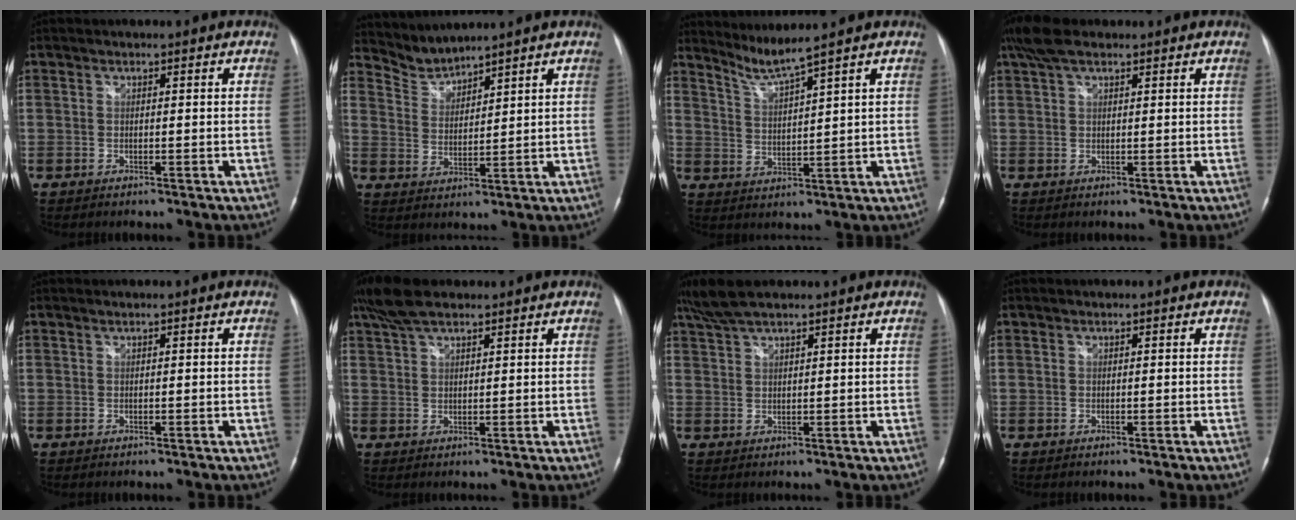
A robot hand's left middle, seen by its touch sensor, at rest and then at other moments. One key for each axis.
{"total": 4.4, "fx": 4.3, "fy": -0.3, "fz": -0.8, "tx": 0.007, "ty": -0.002, "tz": 0.096}
{"total": 4.6, "fx": 4.0, "fy": -1.8, "fz": 1.2, "tx": -0.035, "ty": -0.018, "tz": 0.086}
{"total": 5.2, "fx": 3.8, "fy": 1.8, "fz": 3.1, "tx": -0.074, "ty": 0.027, "tz": 0.075}
{"total": 0.0}
{"total": 6.4, "fx": 5.0, "fy": 1.9, "fz": 3.6, "tx": -0.081, "ty": 0.023, "tz": 0.098}
{"total": 5.7, "fx": 4.7, "fy": 0.9, "fz": 3.1, "tx": -0.073, "ty": 0.023, "tz": 0.094}
{"total": 0.0}